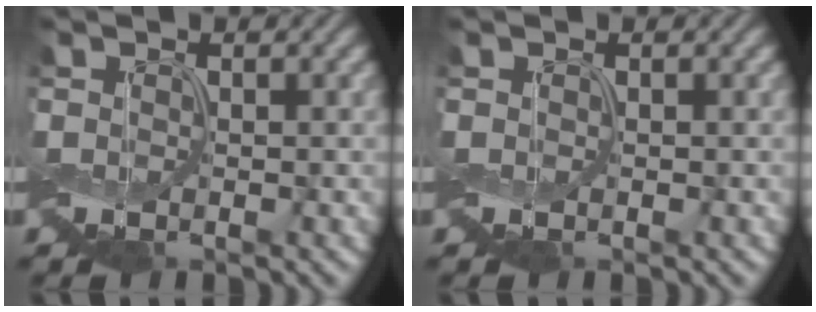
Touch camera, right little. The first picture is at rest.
{"total": 0.0}